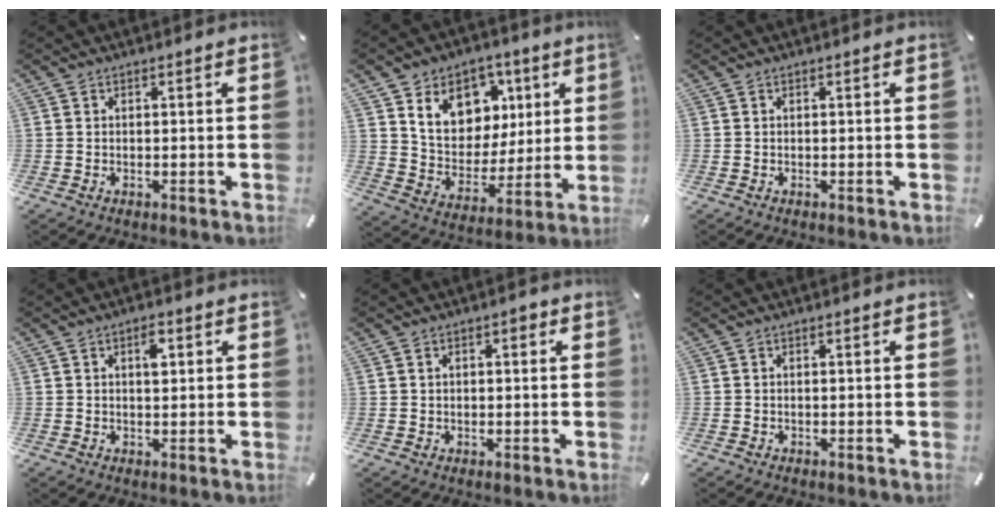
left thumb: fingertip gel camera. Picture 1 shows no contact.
{"total": 14.4, "force": [6.2, 12.0, 5.1], "torque": [-0.085, -0.033, 0.122]}
{"total": 0.0}
{"total": 3.3, "force": [1.1, 1.6, 2.7], "torque": [-0.033, -0.002, 0.012]}
{"total": 1.9, "force": [0.4, 1.4, 1.2], "torque": [-0.026, 0.007, 0.004]}
{"total": 0.0}